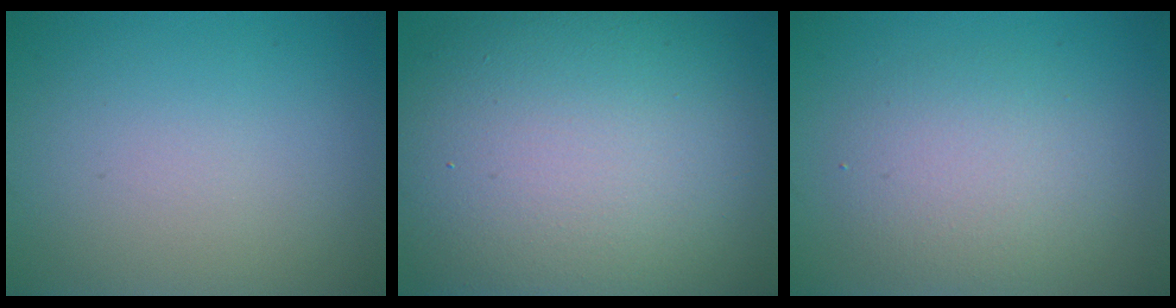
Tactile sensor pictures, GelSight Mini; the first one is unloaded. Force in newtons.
{"total": 16.2, "press": 16.1, "slide": 1.0}
{"total": 4.1, "press": 4.1, "slide": 0.1}